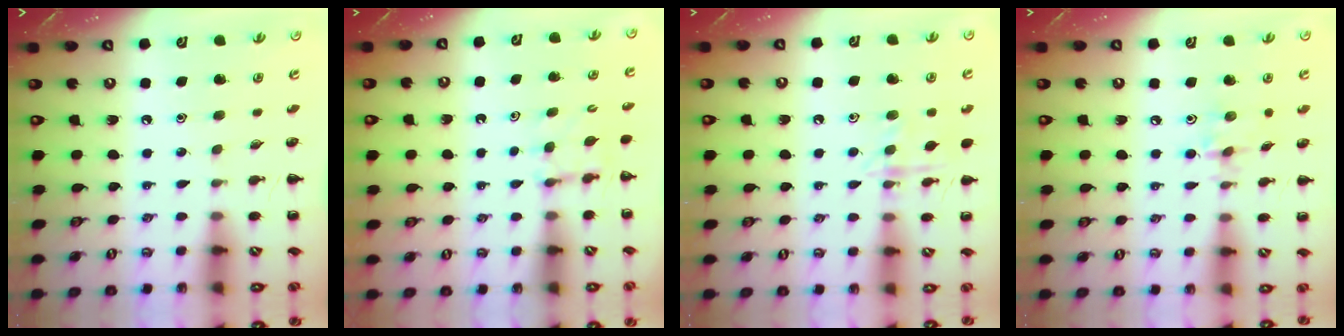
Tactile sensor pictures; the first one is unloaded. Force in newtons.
{"total": 4.5, "press": 4.3, "slide": 1.3}
{"total": 9.8, "press": 9.7, "slide": 1.4}
{"total": 4.8, "press": 4.8, "slide": 0.4}